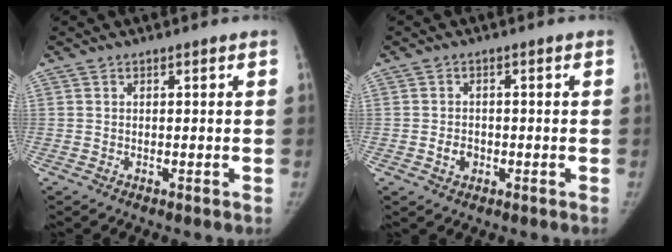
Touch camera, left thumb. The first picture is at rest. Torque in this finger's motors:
{"motor_torque": [-0.49, 0.52, 0.50, 0.10, -0.01]}